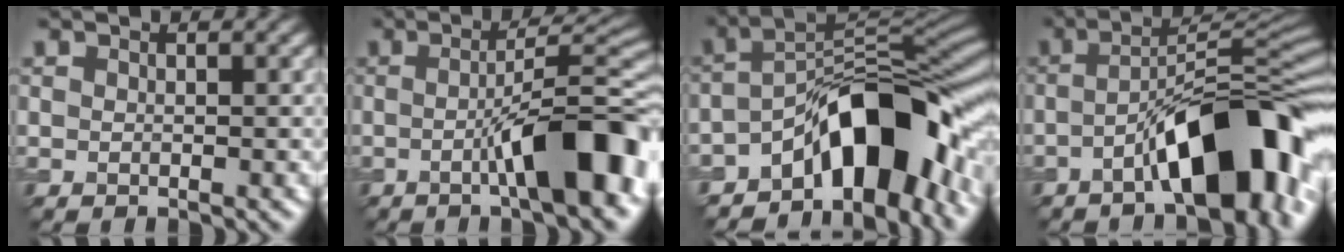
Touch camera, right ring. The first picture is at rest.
{"total": 9.0, "force": [-2.2, 1.8, 8.5], "torque": [-0.108, 0.017, -0.035]}
{"total": 11.8, "force": [-6.0, 5.1, 8.7], "torque": [-0.104, 0.015, -0.095]}
{"total": 10.2, "force": [-4.3, 3.1, 8.8], "torque": [-0.124, 0.021, -0.064]}